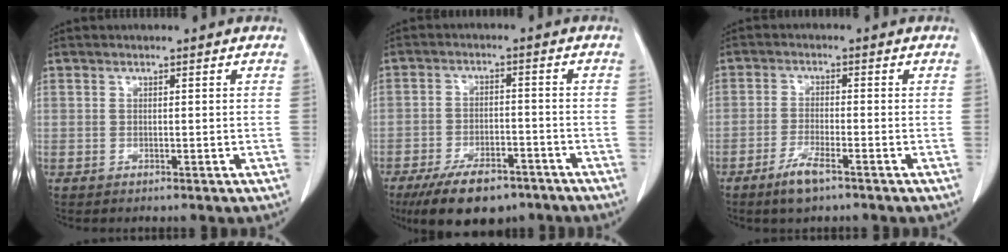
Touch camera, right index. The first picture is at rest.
{"total": 11.0, "force": [-8.0, 4.6, 6.0], "torque": [-0.096, -0.007, -0.130]}
{"total": 4.5, "force": [-3.0, 0.8, 3.2], "torque": [-0.069, -0.006, -0.056]}